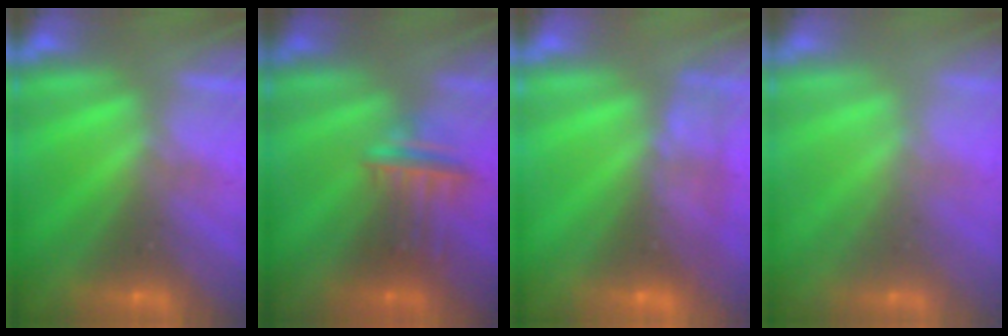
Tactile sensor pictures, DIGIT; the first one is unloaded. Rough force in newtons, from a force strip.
{"total": 2.8}
{"total": 2.4}
{"total": 2.3}